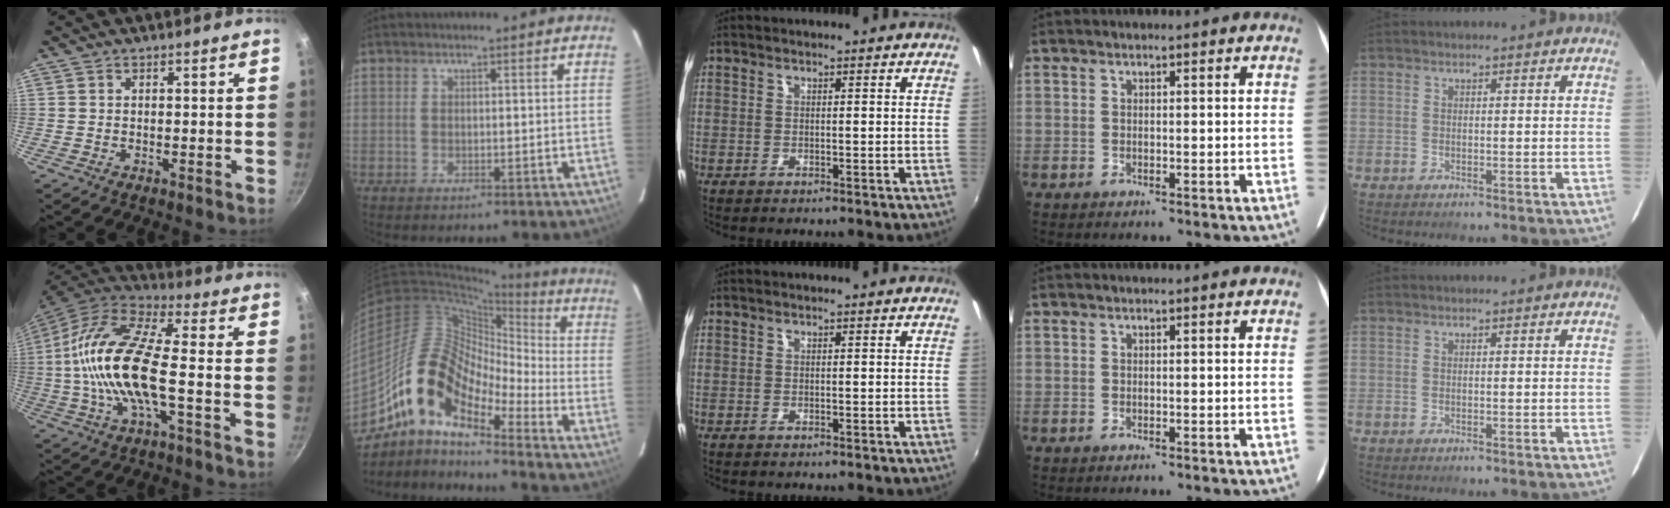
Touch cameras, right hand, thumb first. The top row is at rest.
{"thumb": {"total": 18.6, "force": [-2.1, 6.3, 17.4], "torque": [-0.343, 0.034, -0.057]}, "index": {"total": 15.4, "force": [-10.1, 5.4, 10.2], "torque": [-0.171, 0.004, -0.206]}}